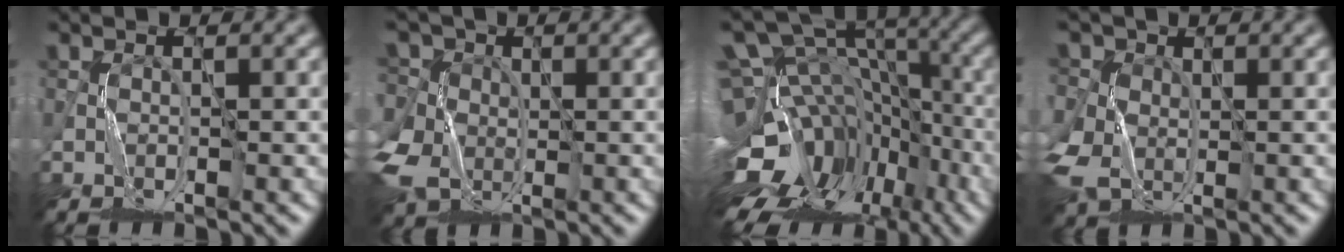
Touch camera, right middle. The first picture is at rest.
{"total": 6.8, "force": [-0.6, 5.9, 3.3], "torque": [-0.095, -0.006, -0.019]}
{"total": 16.7, "force": [-7.3, 11.7, 9.3], "torque": [-0.168, 0.002, -0.064]}
{"total": 5.1, "force": [-0.5, 4.4, 2.5], "torque": [-0.075, -0.015, -0.010]}